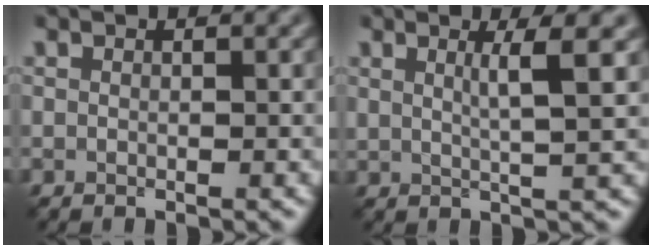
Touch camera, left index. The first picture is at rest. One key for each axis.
{"total": 3.2, "fx": 1.3, "fy": 0.5, "fz": 2.9, "tx": -0.035, "ty": -0.001, "tz": 0.020}